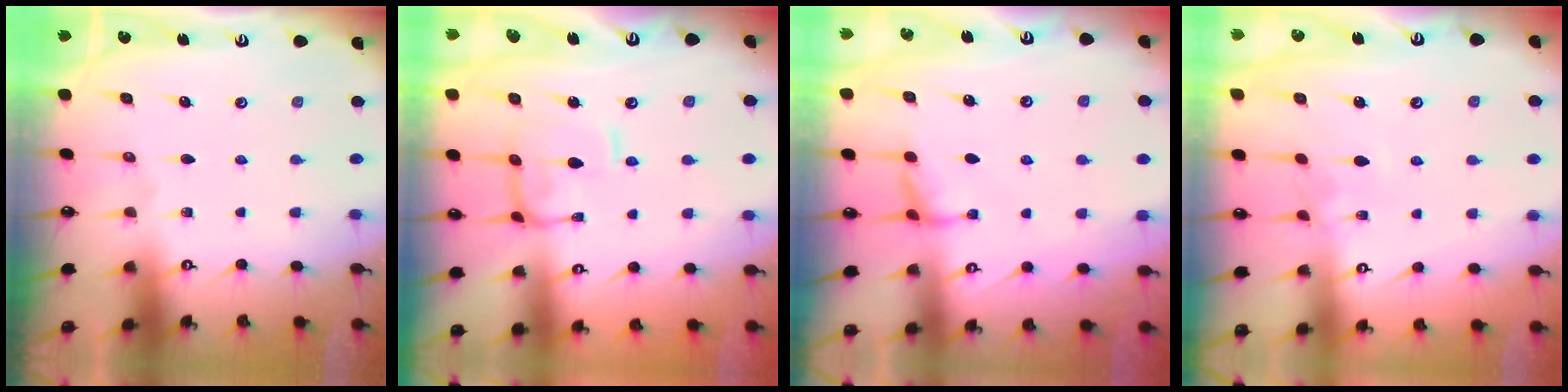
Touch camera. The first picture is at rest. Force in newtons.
{"total": 2.6, "press": 2.5, "slide": 0.6}
{"total": 1.8, "press": 1.7, "slide": 0.5}
{"total": 2.7, "press": 2.7, "slide": 0.2}